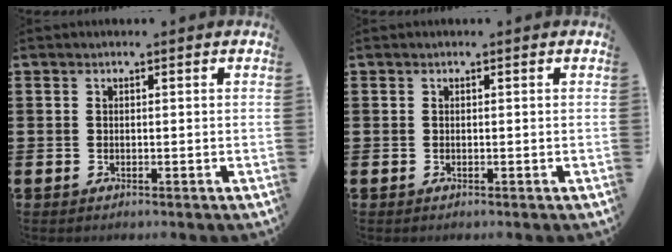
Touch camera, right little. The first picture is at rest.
{"total": 0.0}